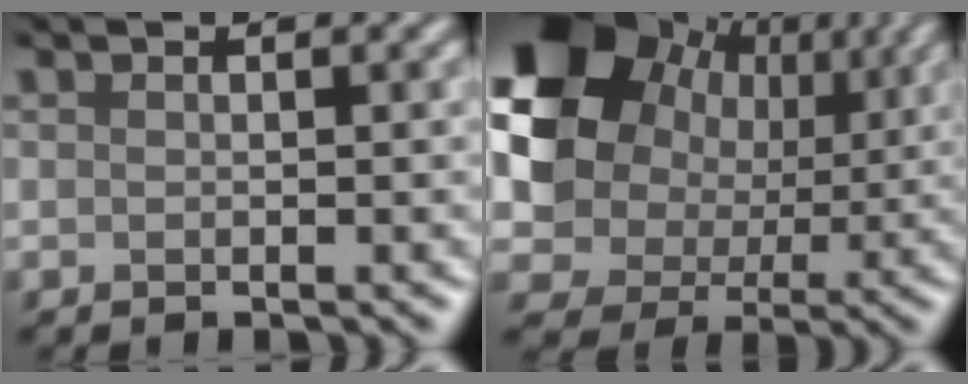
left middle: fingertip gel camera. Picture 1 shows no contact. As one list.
[{"total": 14.0, "force": [4.1, 11.6, 6.7], "torque": [-0.161, 0.017, 0.082]}]